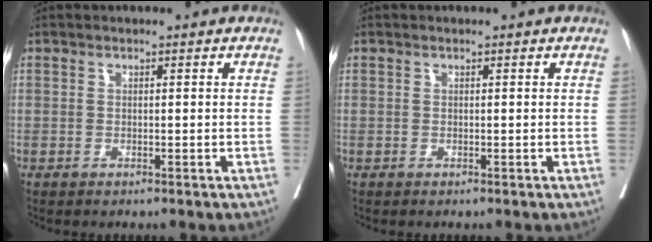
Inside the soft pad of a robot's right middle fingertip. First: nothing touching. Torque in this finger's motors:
{"motor_torque": [0.60, -0.46, 0.02, 0.01]}